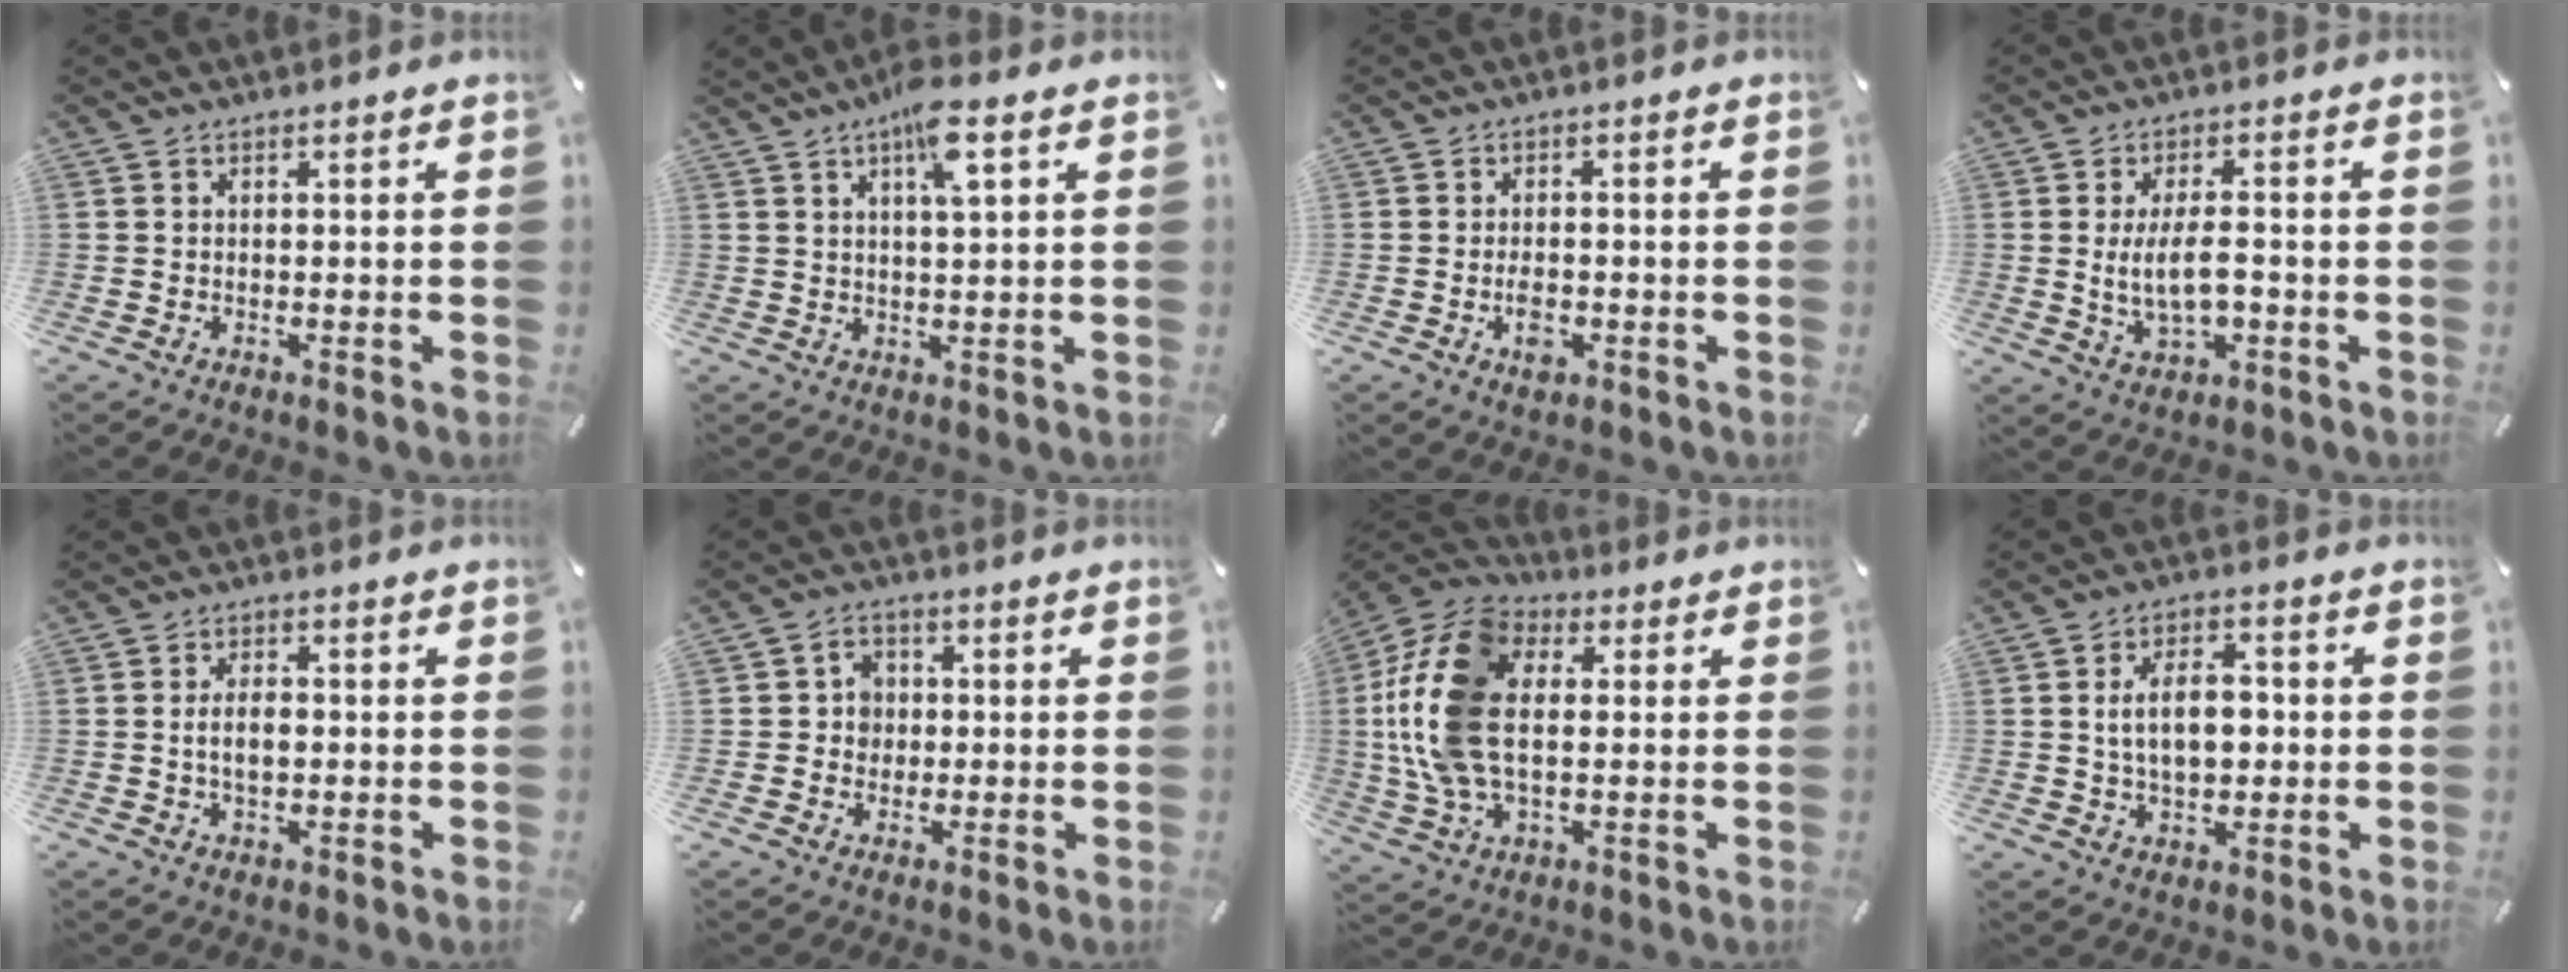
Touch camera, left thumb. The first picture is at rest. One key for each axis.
{"total": 7.3, "fx": 3.8, "fy": 1.1, "fz": 6.1, "tx": -0.112, "ty": 0.000, "tz": 0.060}
{"total": 3.8, "fx": -1.3, "fy": 2.3, "fz": 2.8, "tx": -0.062, "ty": 0.002, "tz": -0.025}
{"total": 8.4, "fx": -0.7, "fy": 4.2, "fz": 7.3, "tx": -0.139, "ty": 0.004, "tz": -0.014}
{"total": 4.5, "fx": -0.2, "fy": 2.6, "fz": 3.7, "tx": -0.072, "ty": 0.002, "tz": -0.008}
{"total": 4.5, "fx": -0.5, "fy": 4.4, "fz": 0.9, "tx": -0.019, "ty": 0.013, "tz": -0.012}
{"total": 17.4, "fx": 1.5, "fy": 11.2, "fz": 13.2, "tx": -0.305, "ty": 0.008, "tz": 0.027}
{"total": 9.7, "fx": 0.3, "fy": 6.4, "fz": 7.3, "tx": -0.128, "ty": 0.006, "tz": 0.000}